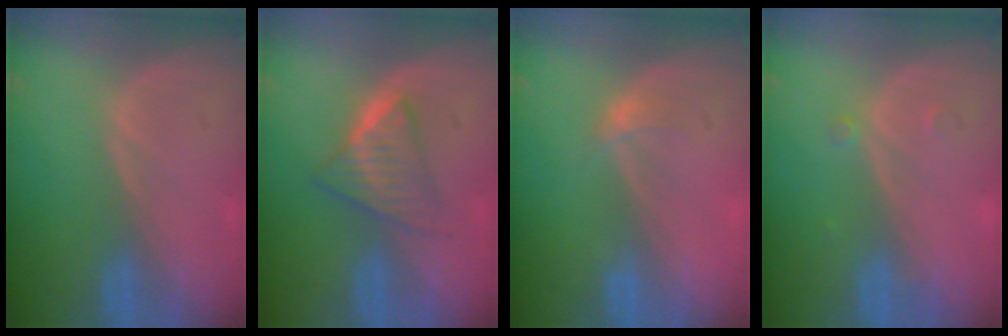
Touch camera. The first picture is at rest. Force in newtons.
{"total": 6.3, "press": 5.4, "slide": 3.2}
{"total": 1.2, "press": 1.2, "slide": 0.1}
{"total": 0.8, "press": 0.8, "slide": 0.1}